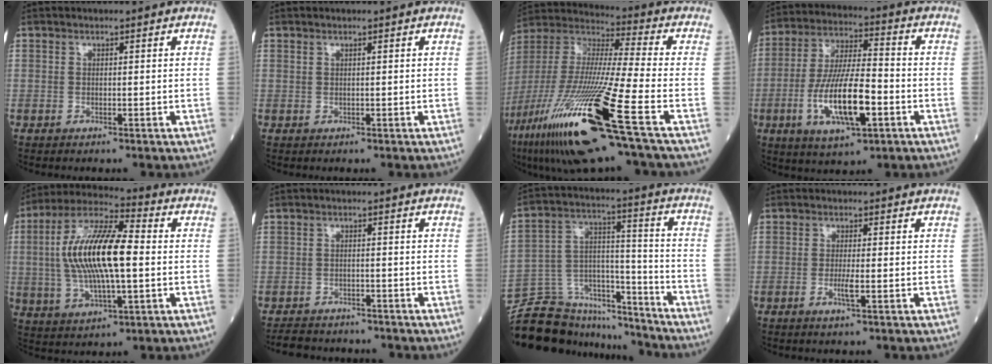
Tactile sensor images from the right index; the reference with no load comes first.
{"total": 0.0}
{"total": 25.5, "force": [-13.0, 0.4, 21.9], "torque": [-0.456, -0.065, -0.243]}
{"total": 13.8, "force": [-4.2, 3.4, 12.7], "torque": [-0.251, -0.006, -0.072]}
{"total": 16.3, "force": [0.4, 4.3, 15.7], "torque": [-0.318, 0.016, 0.006]}
{"total": 6.7, "force": [-6.1, 2.3, 1.5], "torque": [-0.023, -0.005, -0.088]}
{"total": 18.2, "force": [-16.8, 6.0, 3.8], "torque": [-0.072, 0.051, -0.271]}
{"total": 2.2, "force": [-0.8, -0.1, 2.0], "torque": [-0.042, -0.003, -0.015]}